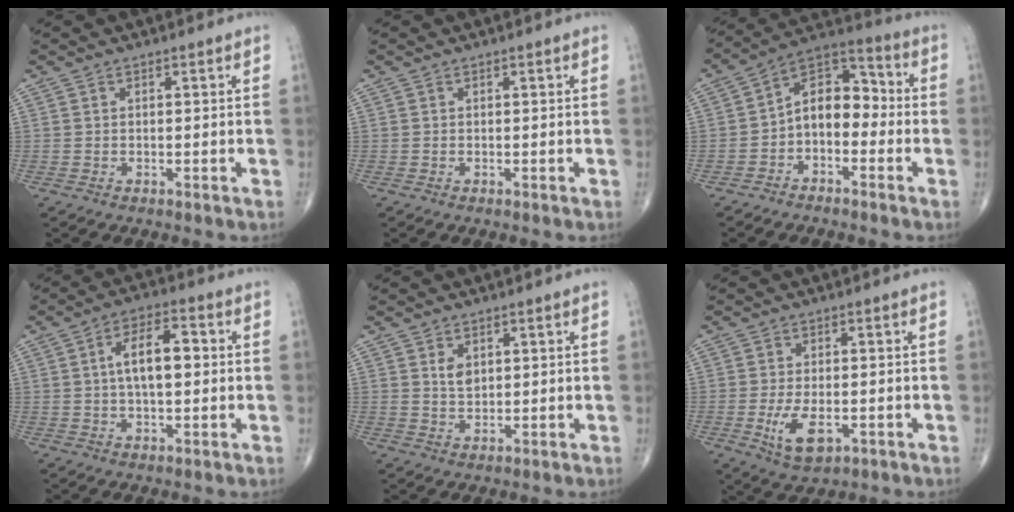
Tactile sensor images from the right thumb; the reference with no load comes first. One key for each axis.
{"total": 0.0}
{"total": 10.3, "fx": -2.1, "fy": 6.7, "fz": 7.5, "tx": -0.086, "ty": 0.048, "tz": -0.055}
{"total": 8.8, "fx": 0.7, "fy": 4.1, "fz": 7.8, "tx": -0.121, "ty": 0.016, "tz": 0.006}
{"total": 3.0, "fx": 1.0, "fy": 2.0, "fz": 2.0, "tx": -0.025, "ty": -0.008, "tz": 0.021}
{"total": 6.9, "fx": -2.0, "fy": 3.6, "fz": 5.6, "tx": -0.100, "ty": -0.005, "tz": -0.027}